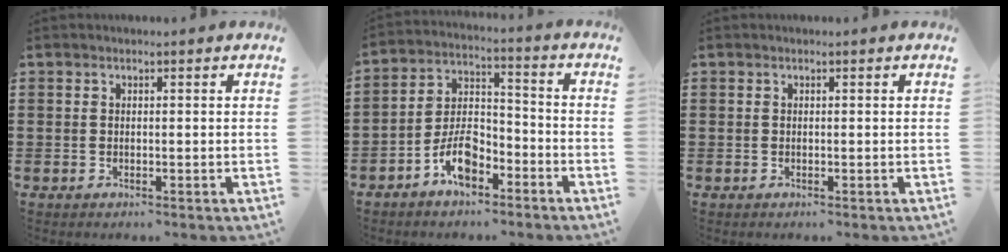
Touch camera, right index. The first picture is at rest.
{"total": 7.5, "force": [-4.5, 3.7, 4.7], "torque": [-0.103, 0.014, -0.087]}
{"total": 0.0}